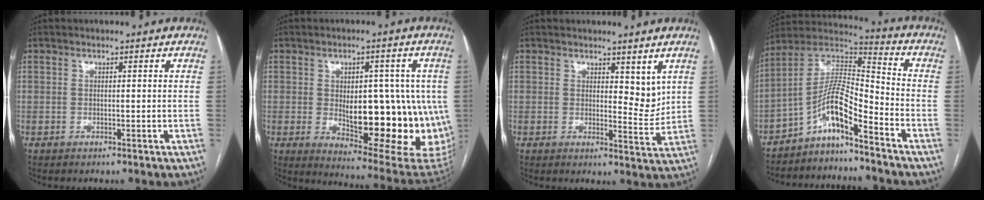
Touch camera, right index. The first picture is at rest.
{"total": 19.9, "force": [-1.7, 7.7, 18.3], "torque": [-0.182, 0.008, 0.006]}
{"total": 4.3, "force": [2.6, 2.0, 2.8], "torque": [-0.032, -0.014, 0.039]}
{"total": 10.1, "force": [-6.5, 1.1, 7.6], "torque": [-0.150, 0.025, -0.121]}